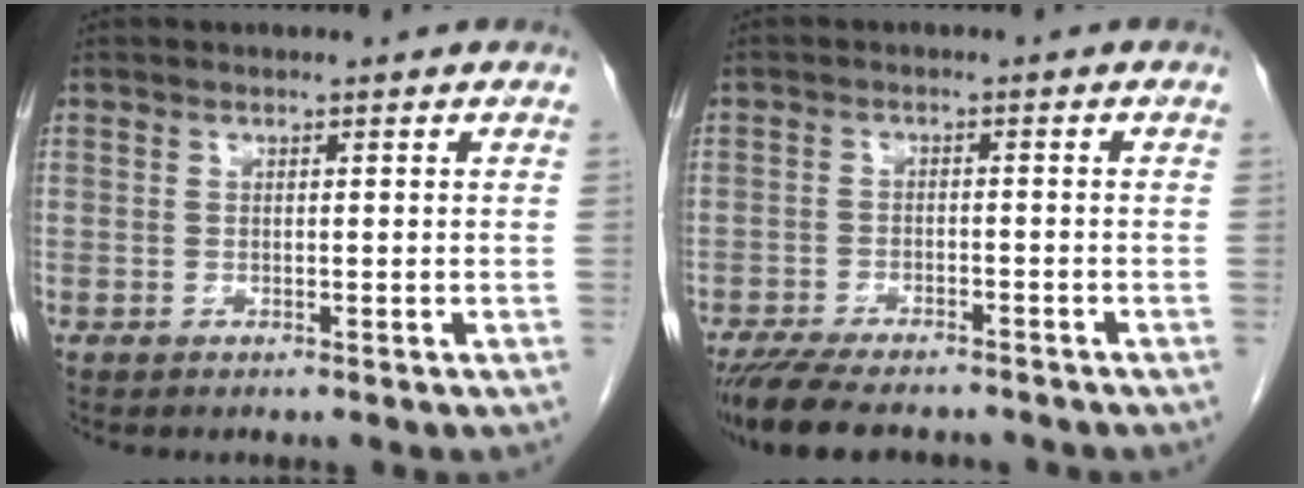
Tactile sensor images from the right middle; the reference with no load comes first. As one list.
[{"total": 11.7, "force": [-10.1, 2.9, 5.1], "torque": [-0.091, -0.010, -0.151]}]